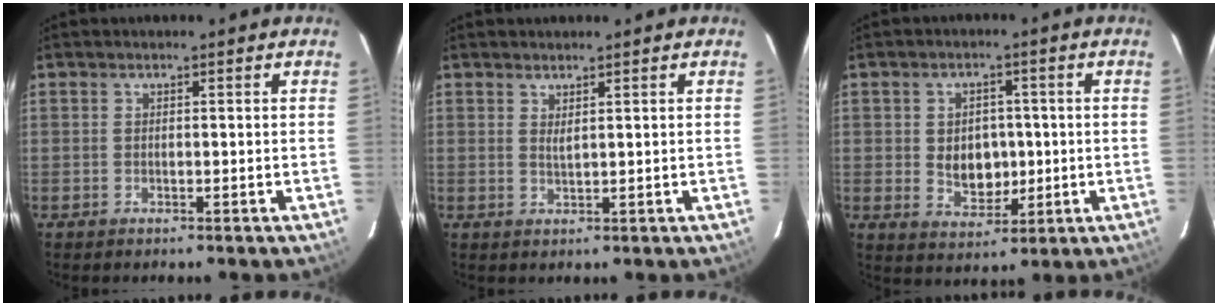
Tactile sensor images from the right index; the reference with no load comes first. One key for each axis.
{"total": 1.4, "fx": 1.1, "fy": 0.0, "fz": 0.9, "tx": -0.019, "ty": -0.002, "tz": 0.019}
{"total": 7.3, "fx": -0.1, "fy": 5.5, "fz": 4.8, "tx": -0.088, "ty": 0.003, "tz": 0.013}